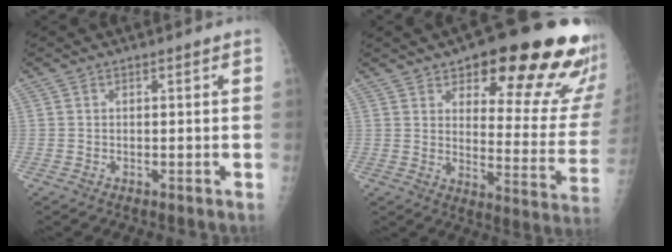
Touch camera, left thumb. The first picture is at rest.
{"total": 24.4, "force": [14.7, 7.9, 17.8], "torque": [-0.185, -0.069, 0.194]}